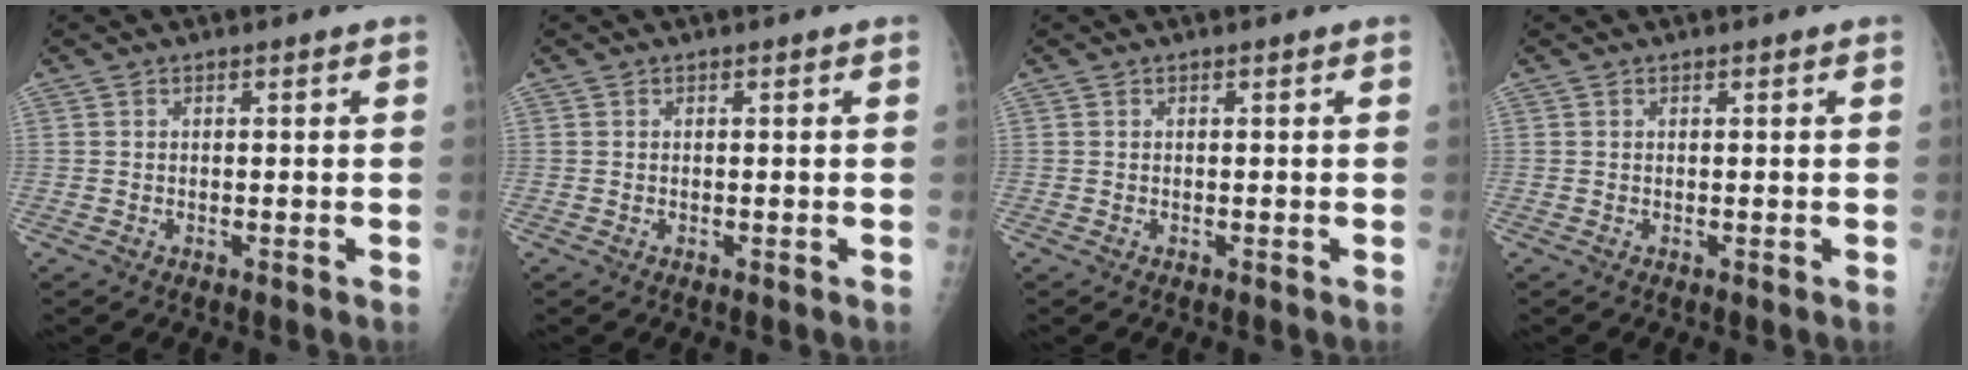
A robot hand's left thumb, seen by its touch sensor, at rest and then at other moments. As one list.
[{"total": 0.0}, {"total": 0.0}, {"total": 0.0}]